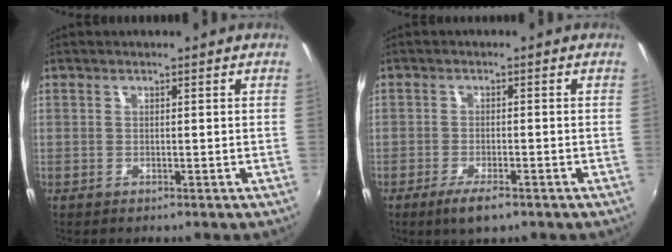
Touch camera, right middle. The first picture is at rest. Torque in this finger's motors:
{"motor_torque": [0.21, -0.22, 0.07, 0.03]}